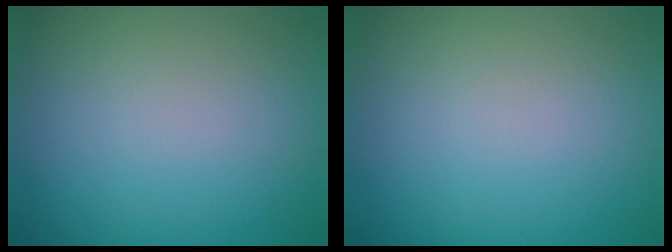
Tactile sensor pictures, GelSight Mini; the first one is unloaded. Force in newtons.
{"total": 0.0}